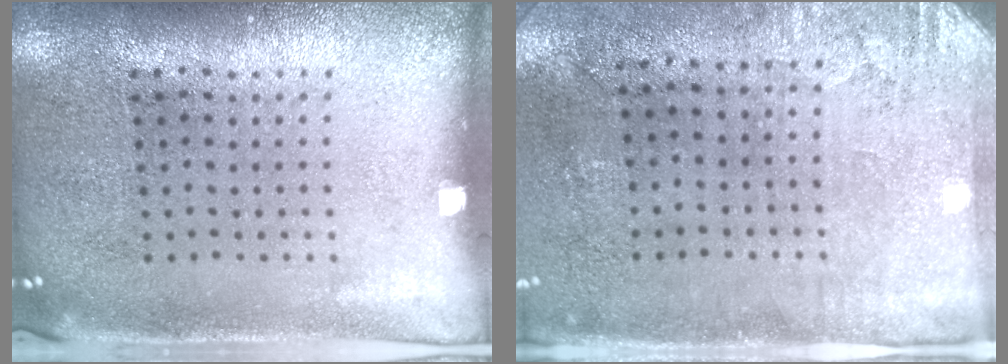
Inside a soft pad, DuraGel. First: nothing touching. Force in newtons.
{"total": 2.8, "press": 2.4, "slide": 1.6}